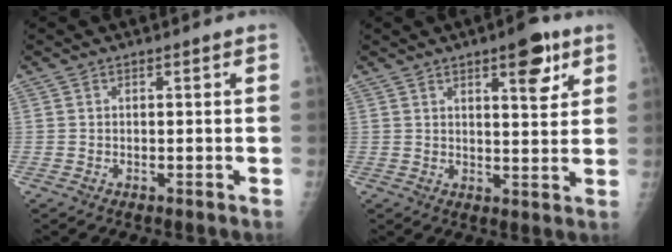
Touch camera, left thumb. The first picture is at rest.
{"total": 8.4, "force": [4.5, 2.9, 6.4], "torque": [-0.068, -0.022, 0.059]}